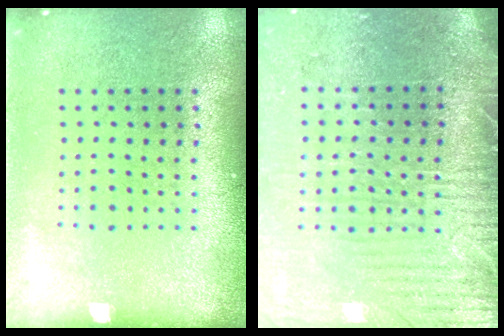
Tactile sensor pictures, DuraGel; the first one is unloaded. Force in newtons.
{"total": 3.6, "press": 3.3, "slide": 1.5}